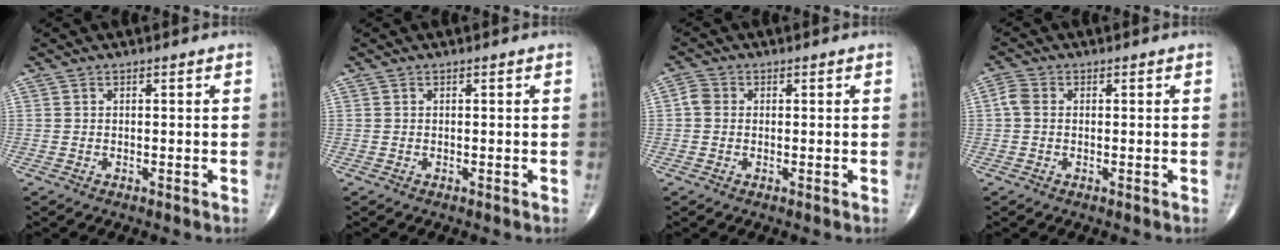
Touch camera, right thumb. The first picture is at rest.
{"total": 0.0}
{"total": 2.4, "force": [0.0, 2.1, 1.2], "torque": [-0.018, 0.007, -0.006]}
{"total": 2.6, "force": [0.1, 2.0, 1.7], "torque": [-0.036, 0.007, -0.004]}